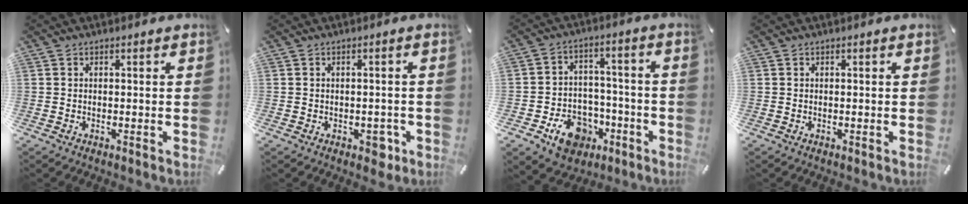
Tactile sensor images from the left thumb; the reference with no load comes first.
{"total": 4.0, "force": [-1.6, 2.6, 2.6], "torque": [-0.022, 0.004, -0.028]}
{"total": 12.1, "force": [-5.9, 9.0, 5.4], "torque": [-0.076, 0.047, -0.095]}
{"total": 0.0}